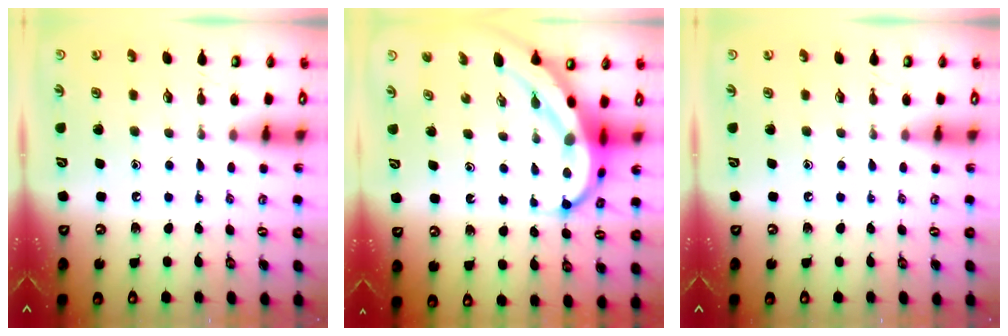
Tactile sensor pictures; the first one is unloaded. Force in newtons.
{"total": 10.1, "press": 10.1, "slide": 1.1}
{"total": 0.0}